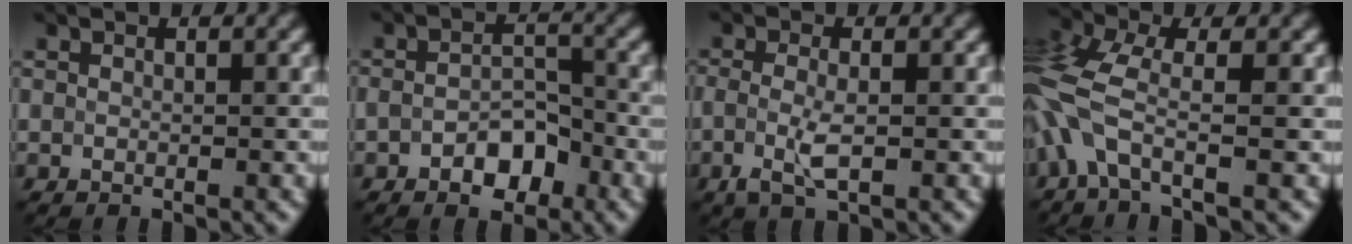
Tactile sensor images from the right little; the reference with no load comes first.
{"total": 3.5, "force": [-1.8, 1.9, 2.4], "torque": [-0.039, 0.002, -0.028]}
{"total": 2.5, "force": [-0.7, 0.8, 2.3], "torque": [-0.056, -0.010, -0.012]}
{"total": 5.4, "force": [-2.0, 1.9, 4.7], "torque": [-0.124, 0.004, -0.054]}